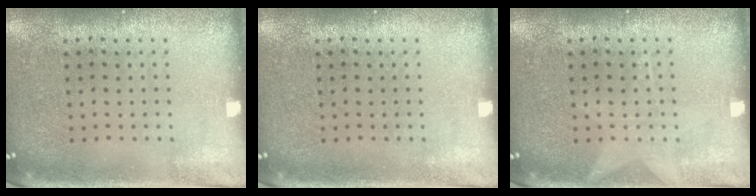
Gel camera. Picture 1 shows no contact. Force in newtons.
{"total": 0.0}
{"total": 1.0, "press": 1.0, "slide": 0.1}